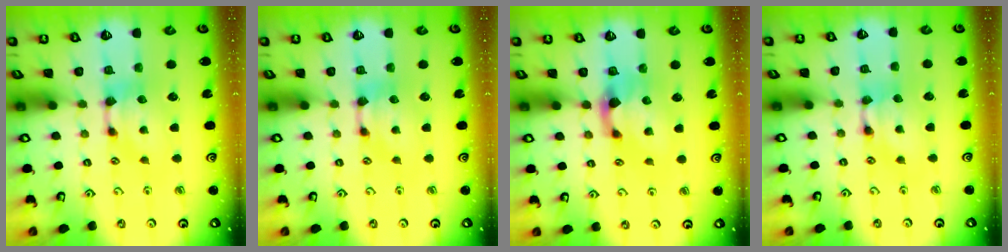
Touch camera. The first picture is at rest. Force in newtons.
{"total": 0.0}
{"total": 2.0, "press": 1.5, "slide": 1.4}
{"total": 1.6, "press": 1.6, "slide": 0.2}